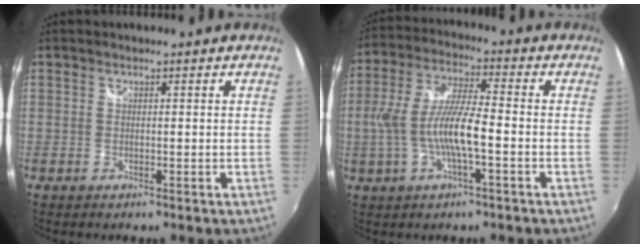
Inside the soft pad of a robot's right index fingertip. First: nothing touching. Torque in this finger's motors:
{"motor_torque": [1.15, -0.70, 0.82, 0.21]}